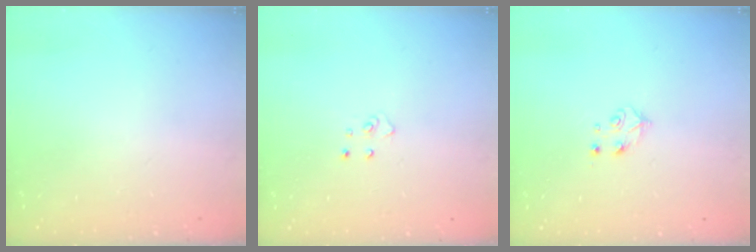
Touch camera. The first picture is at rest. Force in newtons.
{"total": 4.7, "press": 4.6, "slide": 0.4}
{"total": 4.2, "press": 4.1, "slide": 0.6}